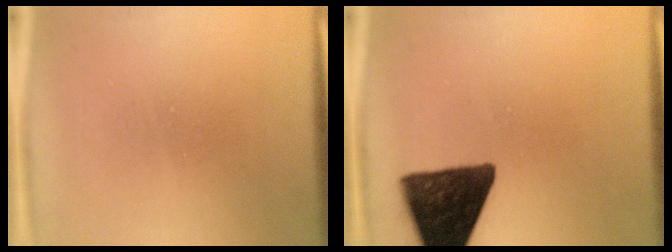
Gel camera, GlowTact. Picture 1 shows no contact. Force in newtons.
{"total": 13.3}